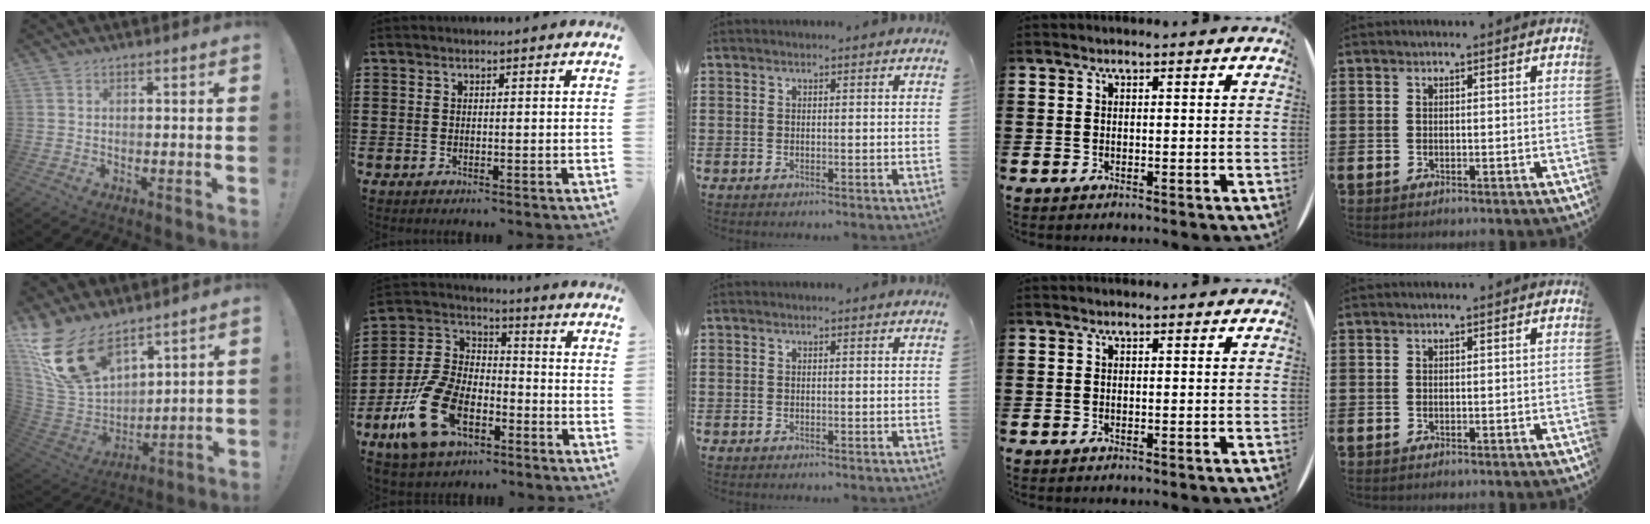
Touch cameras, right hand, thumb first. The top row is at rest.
{"thumb": {"total": 19.3, "force": [12.9, 9.9, 10.4], "torque": [-0.224, -0.077, 0.245]}, "index": {"total": 15.5, "force": [-7.4, 9.0, 10.2], "torque": [-0.249, 0.023, -0.142]}}